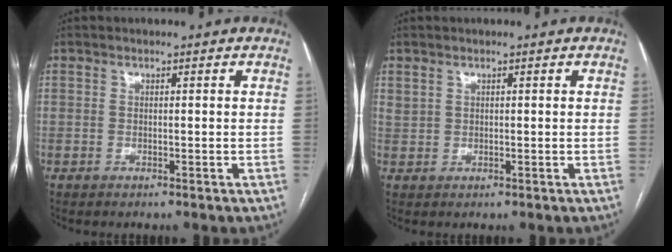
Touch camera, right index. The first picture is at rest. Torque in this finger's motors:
{"motor_torque": [0.20, 0.12, 0.03, 0.00]}